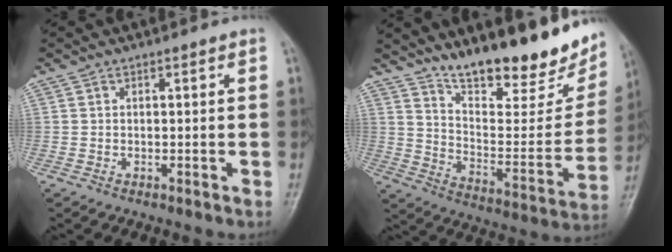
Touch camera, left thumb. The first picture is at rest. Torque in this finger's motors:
{"motor_torque": [0.87, 0.76, 1.40, -1.37, 0.10]}